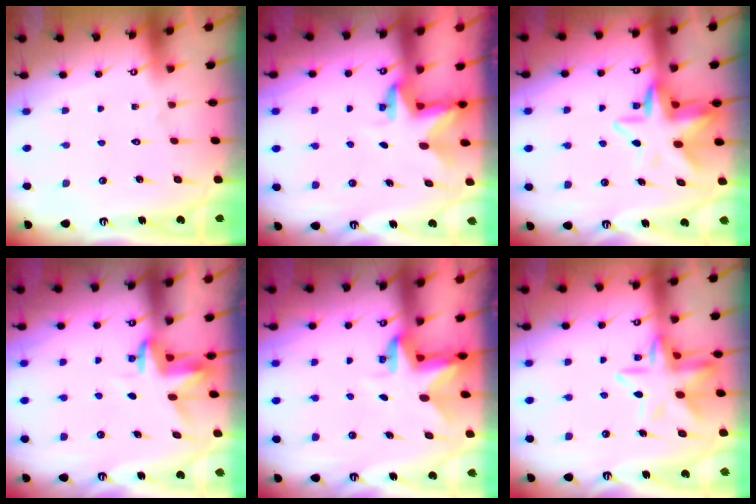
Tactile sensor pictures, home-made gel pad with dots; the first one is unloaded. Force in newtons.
{"total": 2.9, "press": 2.9, "slide": 0.2}
{"total": 10.0, "press": 9.6, "slide": 2.8}
{"total": 3.5, "press": 3.5, "slide": 0.2}
{"total": 3.0, "press": 2.9, "slide": 0.5}
{"total": 13.4, "press": 13.4, "slide": 1.0}